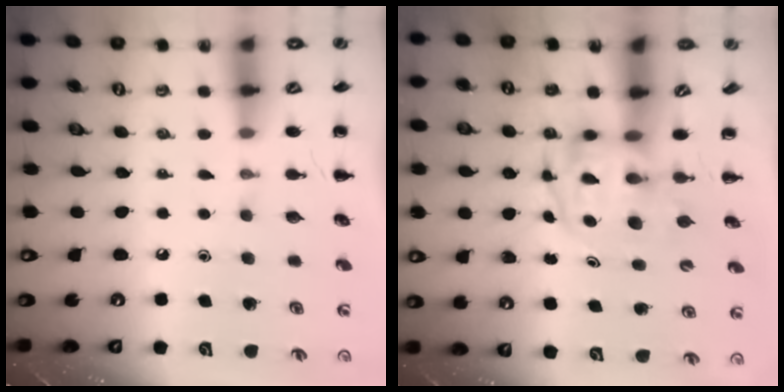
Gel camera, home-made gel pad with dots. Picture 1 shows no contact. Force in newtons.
{"total": 3.9, "press": 3.9, "slide": 0.6}